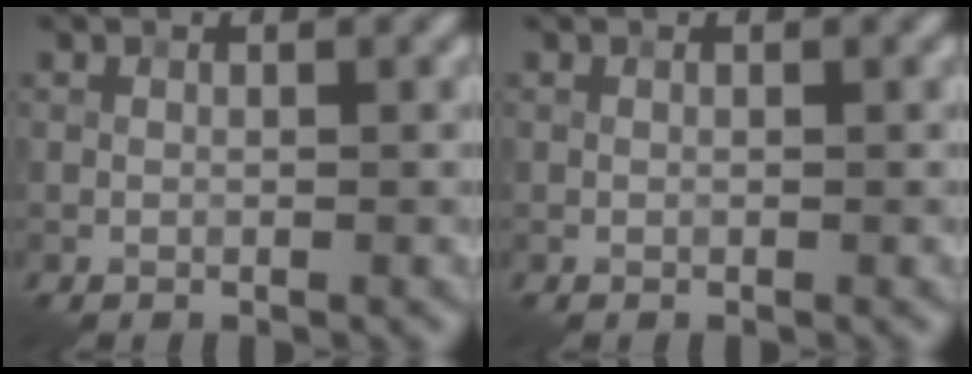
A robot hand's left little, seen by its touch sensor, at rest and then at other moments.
{"total": 0.0}